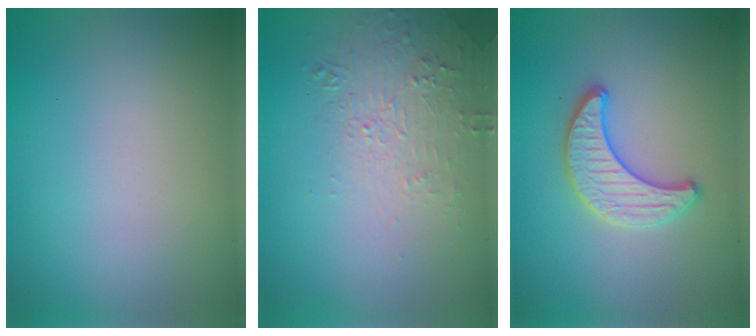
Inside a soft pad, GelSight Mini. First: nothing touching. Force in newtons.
{"total": 2.1, "press": 0.9, "slide": 1.9}
{"total": 2.7, "press": 2.7, "slide": 0.1}